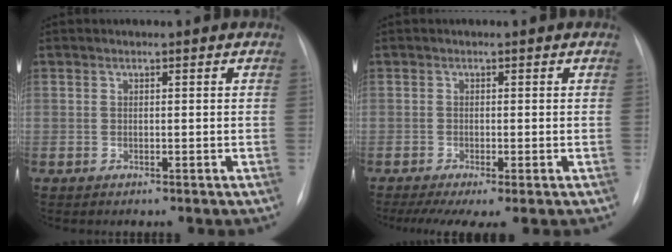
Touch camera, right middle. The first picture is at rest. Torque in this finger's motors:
{"motor_torque": [0.54, -0.49, 0.09, 0.04]}